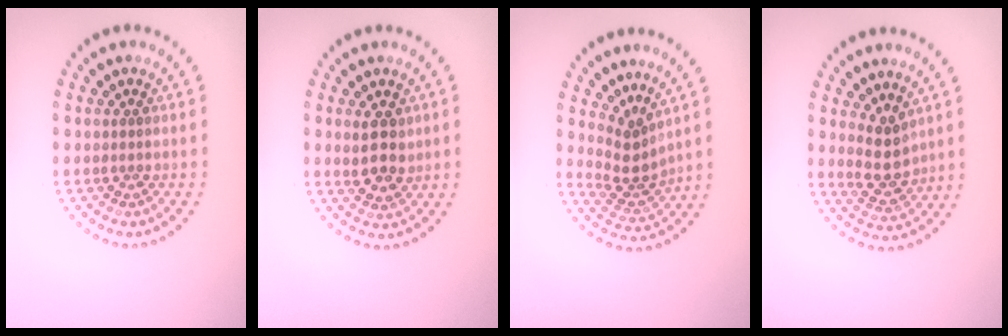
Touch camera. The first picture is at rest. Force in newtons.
{"total": 3.0, "press": 2.8, "slide": 0.9}
{"total": 2.8, "press": 1.9, "slide": 2.1}
{"total": 3.0, "press": 2.6, "slide": 1.4}